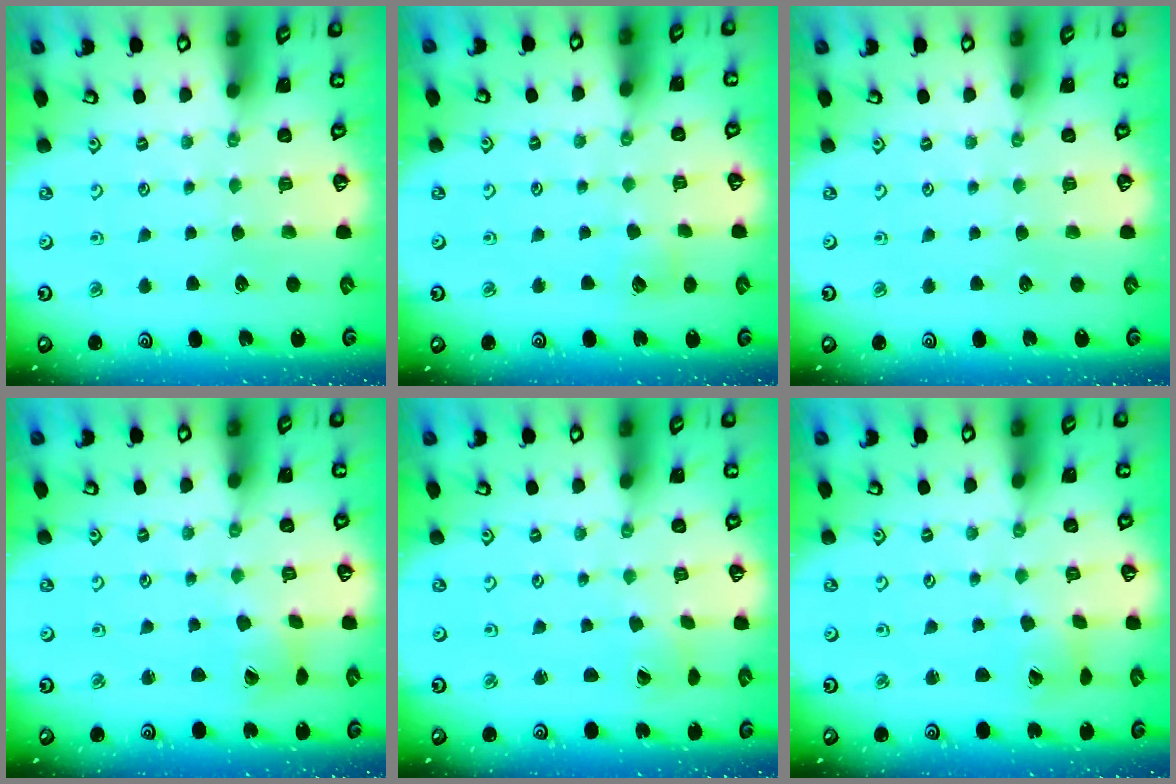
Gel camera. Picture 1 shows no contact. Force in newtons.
{"total": 5.6, "press": 5.6, "slide": 0.6}
{"total": 0.0}
{"total": 2.4, "press": 2.4, "slide": 0.3}
{"total": 1.2, "press": 1.1, "slide": 0.4}
{"total": 2.0, "press": 2.0, "slide": 0.3}